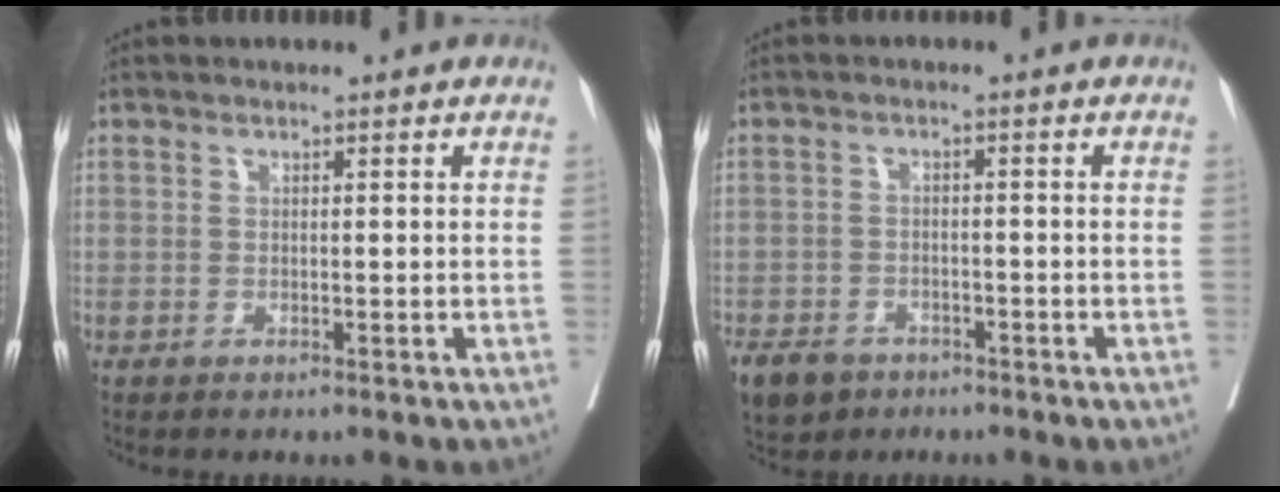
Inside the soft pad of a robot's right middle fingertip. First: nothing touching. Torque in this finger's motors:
{"motor_torque": [1.13, -1.01, 0.37, 0.12]}